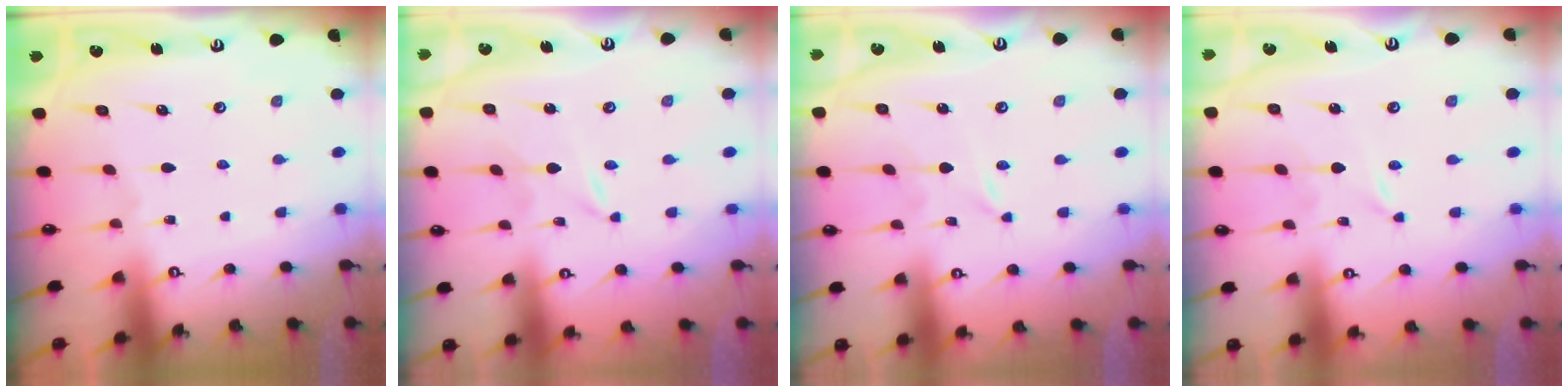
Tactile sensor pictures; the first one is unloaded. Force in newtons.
{"total": 0.0}
{"total": 0.0}
{"total": 0.0}